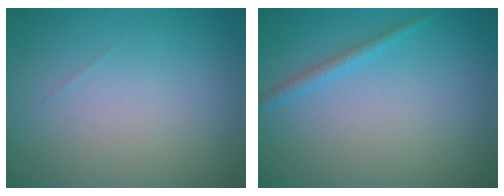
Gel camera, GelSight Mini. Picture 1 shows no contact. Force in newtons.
{"total": 1.2, "press": 1.1, "slide": 0.1}